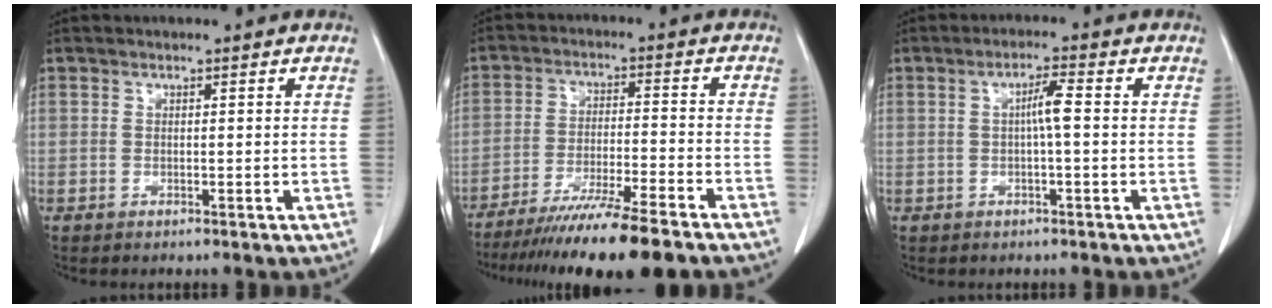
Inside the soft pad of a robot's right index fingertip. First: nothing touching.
{"total": 15.7, "force": [-12.8, -0.4, 9.1], "torque": [-0.144, -0.040, -0.204]}
{"total": 3.4, "force": [0.1, 0.1, 3.4], "torque": [-0.060, 0.005, 0.001]}